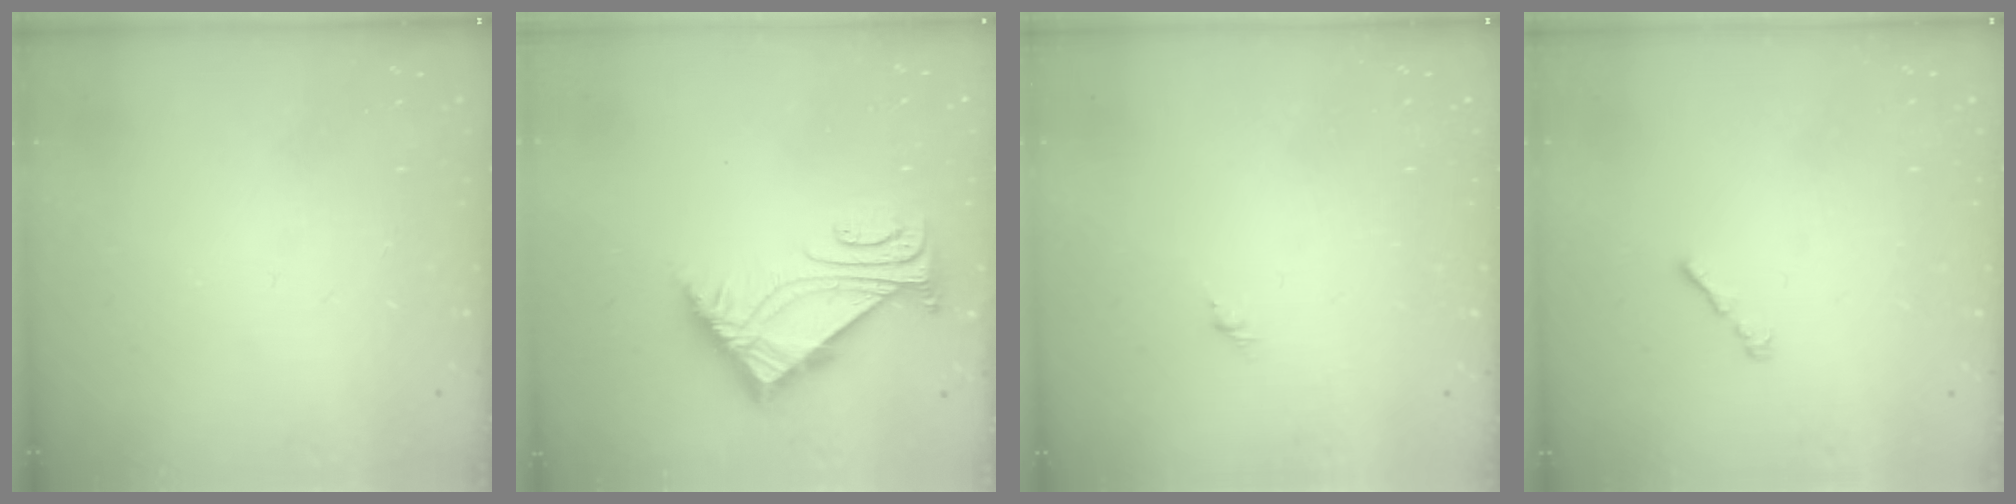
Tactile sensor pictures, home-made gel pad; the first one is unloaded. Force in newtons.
{"total": 5.2, "press": 5.1, "slide": 0.7}
{"total": 1.3, "press": 1.2, "slide": 0.5}
{"total": 1.0, "press": 0.9, "slide": 0.5}